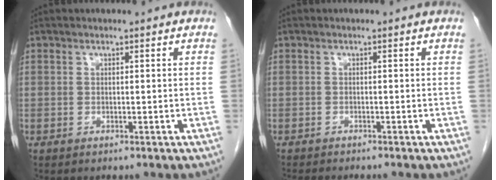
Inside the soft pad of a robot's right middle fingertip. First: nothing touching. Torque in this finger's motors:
{"motor_torque": [0.07, -0.03, 0.00, 0.01]}